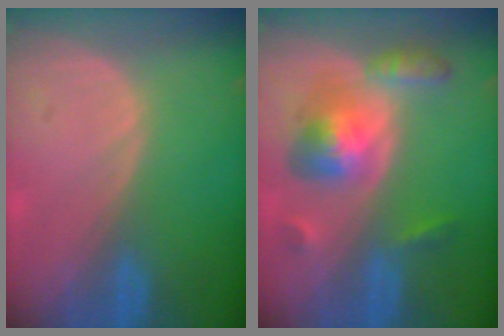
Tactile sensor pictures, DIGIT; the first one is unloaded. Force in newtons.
{"total": 7.2, "press": 7.2, "slide": 0.5}